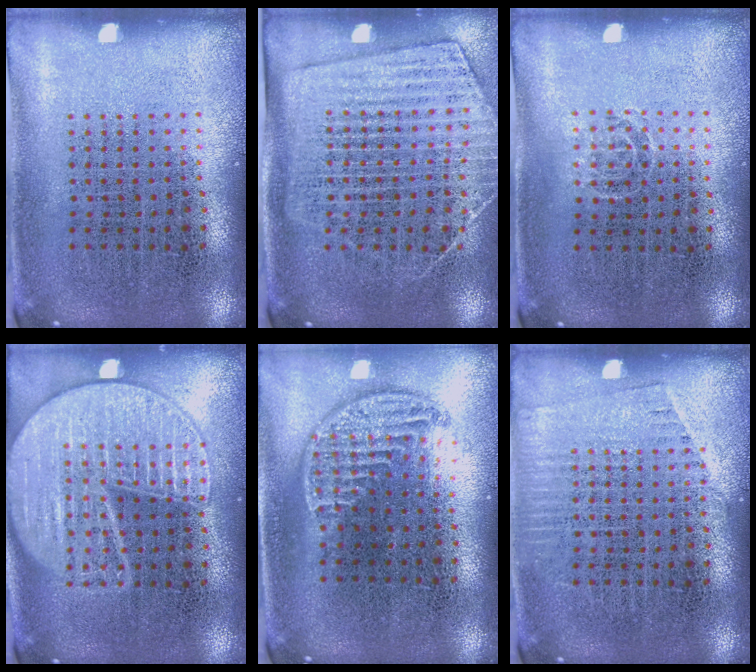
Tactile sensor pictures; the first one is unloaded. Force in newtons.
{"total": 1.9, "press": 1.6, "slide": 0.9}
{"total": 0.6, "press": 0.4, "slide": 0.4}
{"total": 2.7, "press": 2.7, "slide": 0.2}
{"total": 1.2, "press": 1.0, "slide": 0.7}
{"total": 1.1, "press": 1.1, "slide": 0.2}